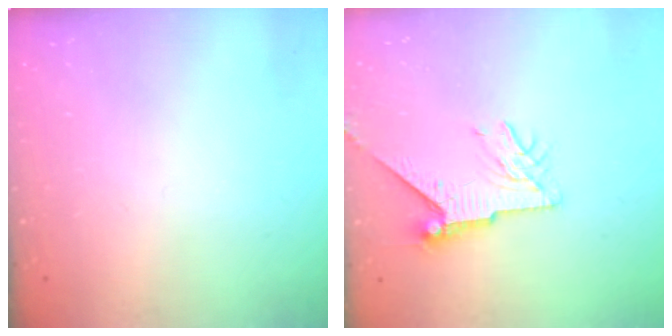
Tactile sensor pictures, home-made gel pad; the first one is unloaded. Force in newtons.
{"total": 8.3, "press": 8.2, "slide": 0.8}